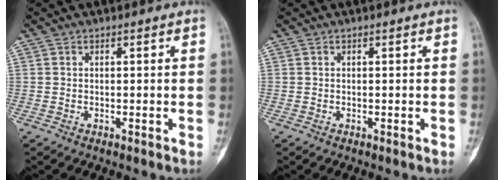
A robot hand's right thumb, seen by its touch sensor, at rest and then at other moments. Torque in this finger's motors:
{"motor_torque": [0.00, 0.00, 0.00, 0.00, 0.01]}